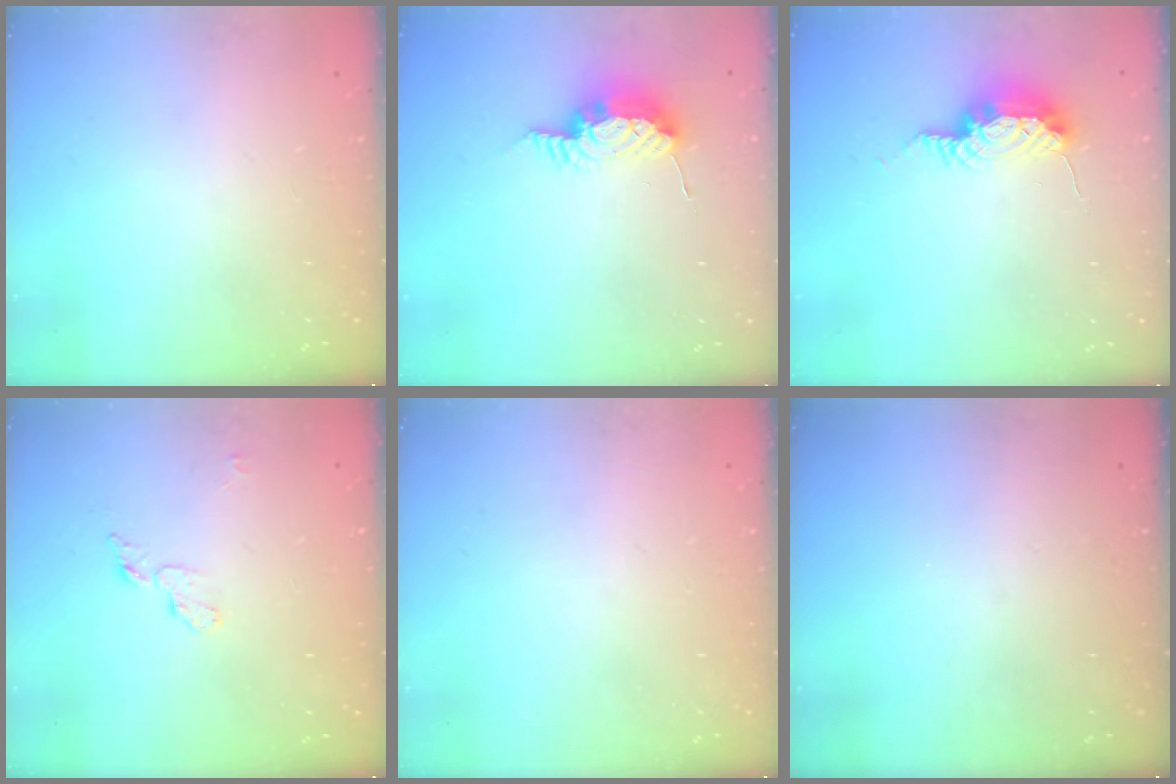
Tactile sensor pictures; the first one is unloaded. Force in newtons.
{"total": 8.8, "press": 8.8, "slide": 0.5}
{"total": 15.2, "press": 10.8, "slide": 10.7}
{"total": 4.8, "press": 4.7, "slide": 0.4}
{"total": 0.0}
{"total": 0.0}